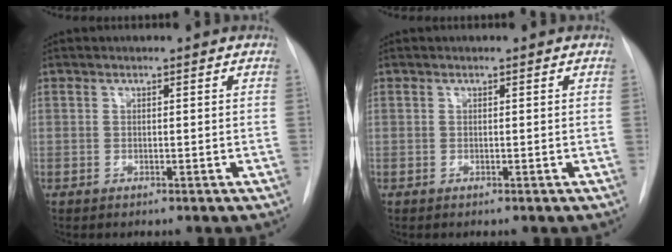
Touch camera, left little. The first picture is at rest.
{"total": 0.0}